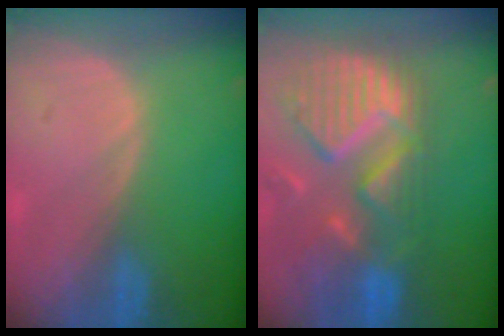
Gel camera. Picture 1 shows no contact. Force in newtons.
{"total": 13.3, "press": 11.3, "slide": 7.1}